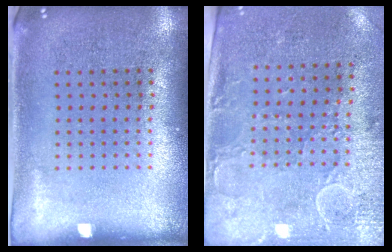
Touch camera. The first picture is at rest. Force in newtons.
{"total": 2.9, "press": 2.4, "slide": 1.7}